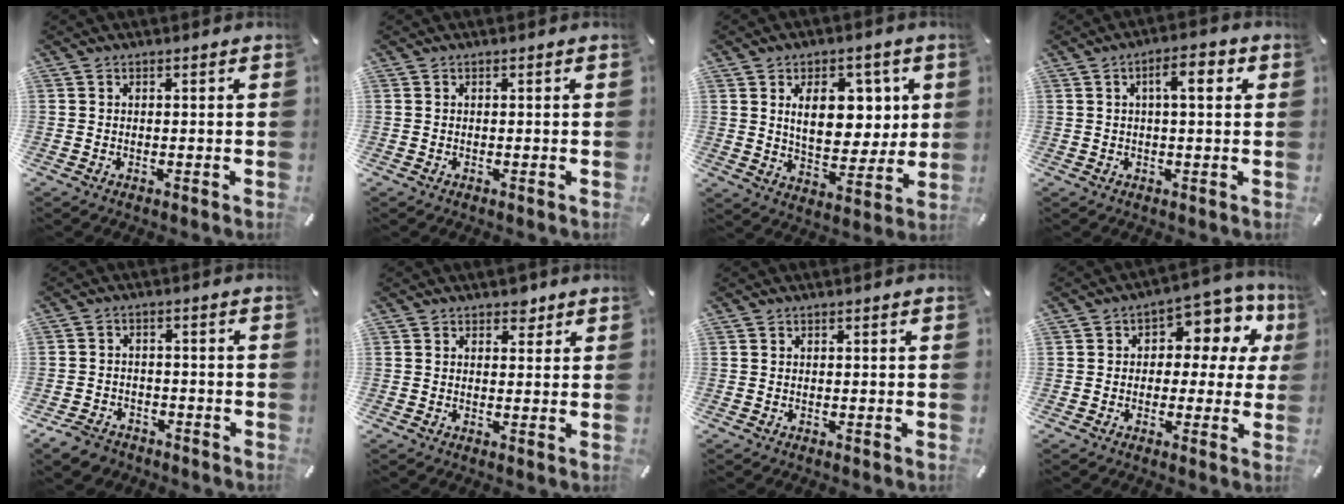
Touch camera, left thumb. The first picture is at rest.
{"total": 0.0}
{"total": 12.5, "force": [4.3, 8.2, 8.4], "torque": [-0.122, -0.005, 0.075]}
{"total": 6.3, "force": [1.8, 1.9, 5.8], "torque": [-0.092, -0.001, 0.023]}
{"total": 4.8, "force": [-3.7, 2.9, 1.0], "torque": [-0.032, 0.018, -0.075]}
{"total": 2.6, "force": [1.8, 1.8, 0.8], "torque": [0.014, -0.008, 0.024]}
{"total": 0.0}
{"total": 9.7, "force": [3.0, 6.6, 6.3], "torque": [-0.075, -0.021, 0.050]}